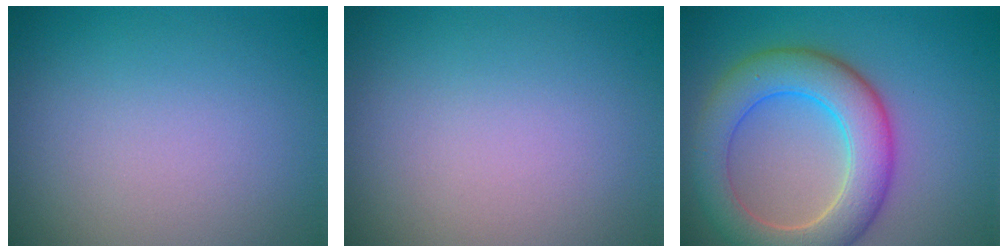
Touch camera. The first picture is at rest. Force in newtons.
{"total": 0.0}
{"total": 7.1, "press": 7.1, "slide": 0.5}